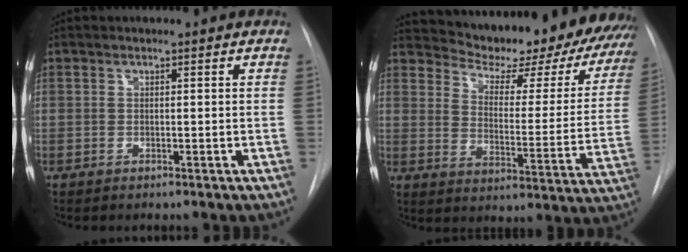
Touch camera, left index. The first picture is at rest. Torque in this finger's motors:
{"motor_torque": [0.57, -0.80, 0.30, 0.04]}